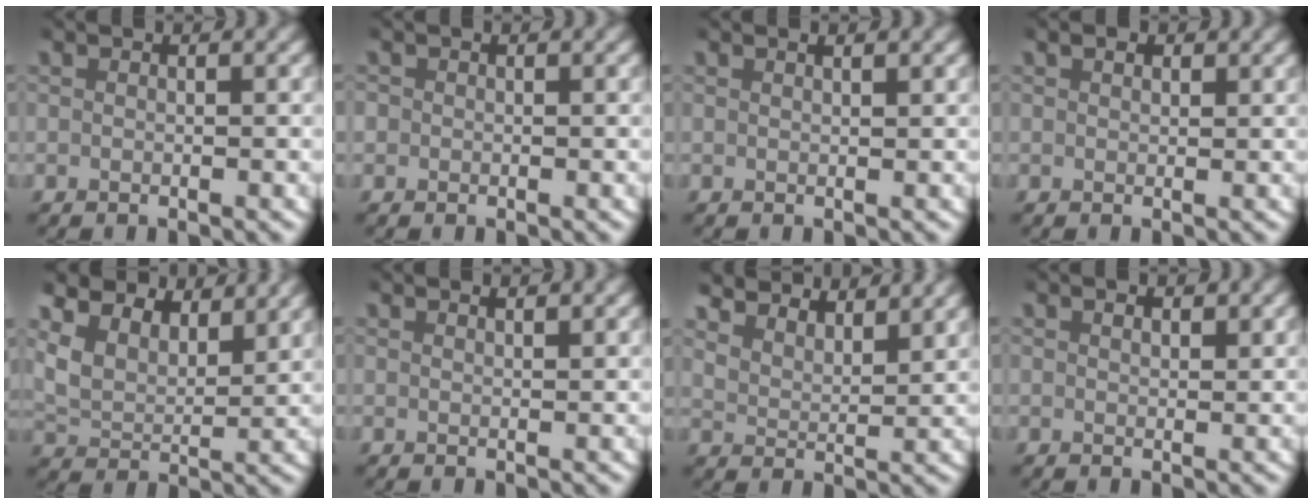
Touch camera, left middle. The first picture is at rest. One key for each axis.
{"total": 1.4, "fx": 0.1, "fy": 1.3, "fz": 0.4, "tx": -0.014, "ty": -0.002, "tz": -0.001}
{"total": 0.8, "fx": 0.7, "fy": -0.1, "fz": 0.5, "tx": -0.005, "ty": 0.000, "tz": 0.011}
{"total": 1.3, "fx": 1.0, "fy": 0.7, "fz": 0.5, "tx": -0.005, "ty": 0.001, "tz": 0.015}
{"total": 7.5, "fx": 4.3, "fy": 5.1, "fz": 3.5, "tx": -0.097, "ty": -0.012, "tz": 0.067}
{"total": 1.0, "fx": 1.0, "fy": -0.1, "fz": 0.4, "tx": -0.004, "ty": -0.002, "tz": 0.016}
{"total": 5.1, "fx": 4.4, "fy": 1.9, "fz": 1.8, "tx": -0.043, "ty": -0.007, "tz": 0.075}
{"total": 1.0, "fx": 0.7, "fy": 0.4, "fz": 0.6, "tx": -0.008, "ty": -0.002, "tz": 0.014}